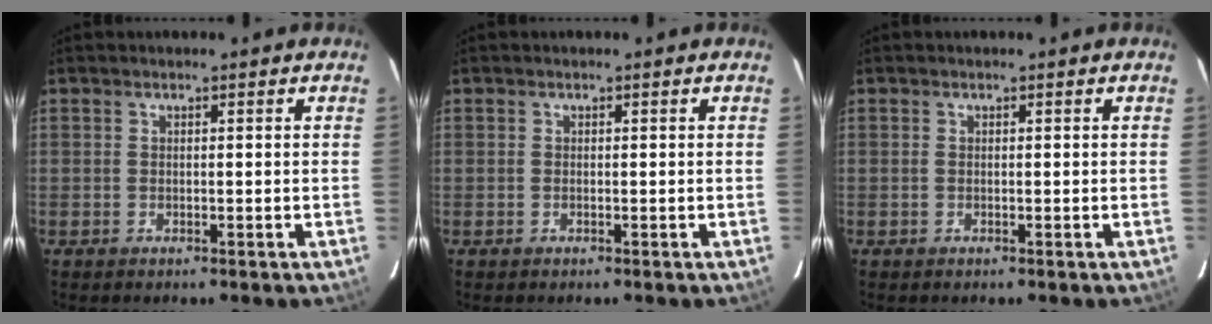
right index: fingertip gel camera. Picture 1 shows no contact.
{"total": 0.0}
{"total": 0.0}